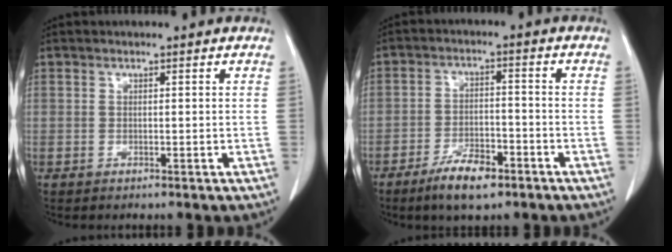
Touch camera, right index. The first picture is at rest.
{"total": 7.0, "force": [-4.8, 2.3, 4.6], "torque": [-0.088, -0.003, -0.079]}